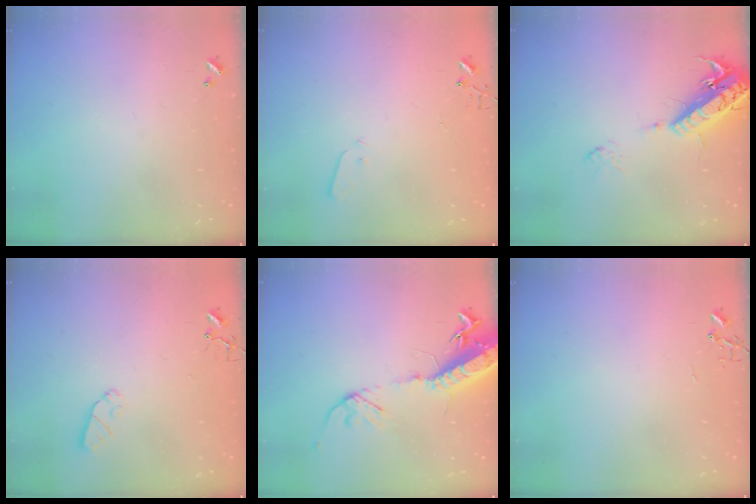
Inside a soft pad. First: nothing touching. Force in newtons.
{"total": 3.1, "press": 3.1, "slide": 0.7}
{"total": 16.4, "press": 15.9, "slide": 3.8}
{"total": 6.2, "press": 6.2, "slide": 0.3}
{"total": 17.1, "press": 16.6, "slide": 4.0}
{"total": 0.0}